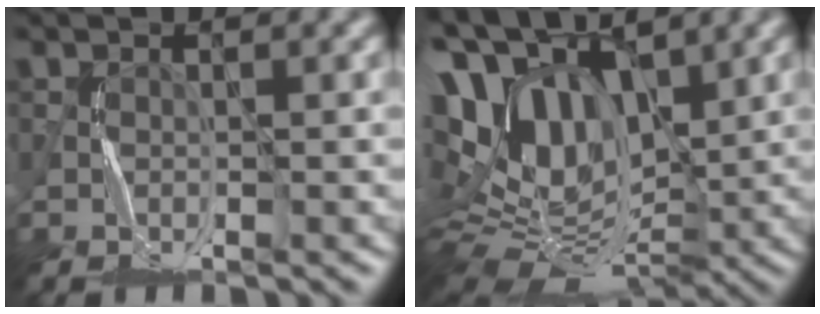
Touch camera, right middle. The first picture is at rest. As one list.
[{"total": 14.5, "force": [3.7, 9.0, 10.8], "torque": [-0.201, 0.020, 0.078]}]